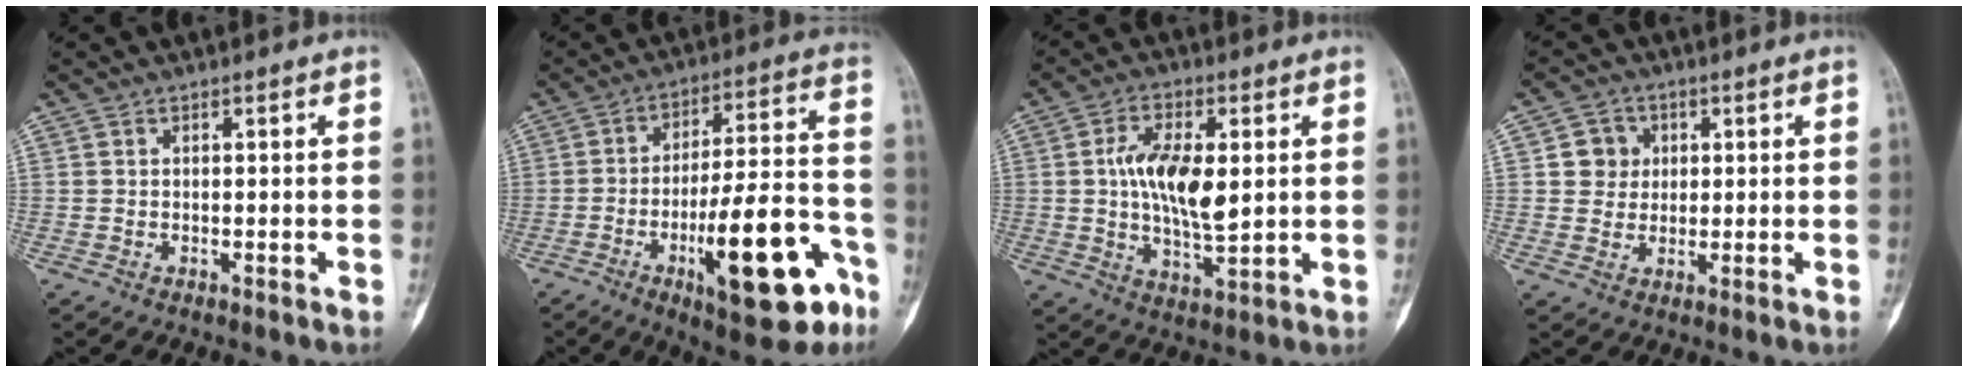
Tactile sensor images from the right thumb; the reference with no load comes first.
{"total": 21.6, "force": [-9.3, 6.9, 18.3], "torque": [-0.254, 0.052, -0.131]}
{"total": 11.9, "force": [1.6, 5.3, 10.6], "torque": [-0.186, -0.012, 0.028]}
{"total": 5.3, "force": [1.2, 4.9, 1.4], "torque": [0.008, 0.003, 0.015]}